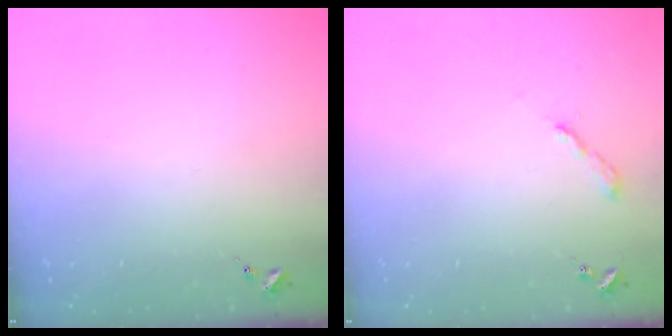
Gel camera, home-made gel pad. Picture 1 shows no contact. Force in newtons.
{"total": 2.0, "press": 2.0, "slide": 0.2}